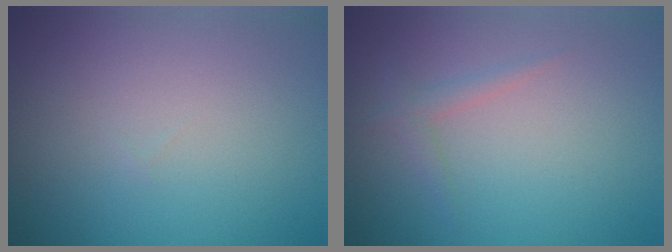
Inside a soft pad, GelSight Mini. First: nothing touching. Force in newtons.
{"total": 1.2, "press": 1.2, "slide": 0.0}